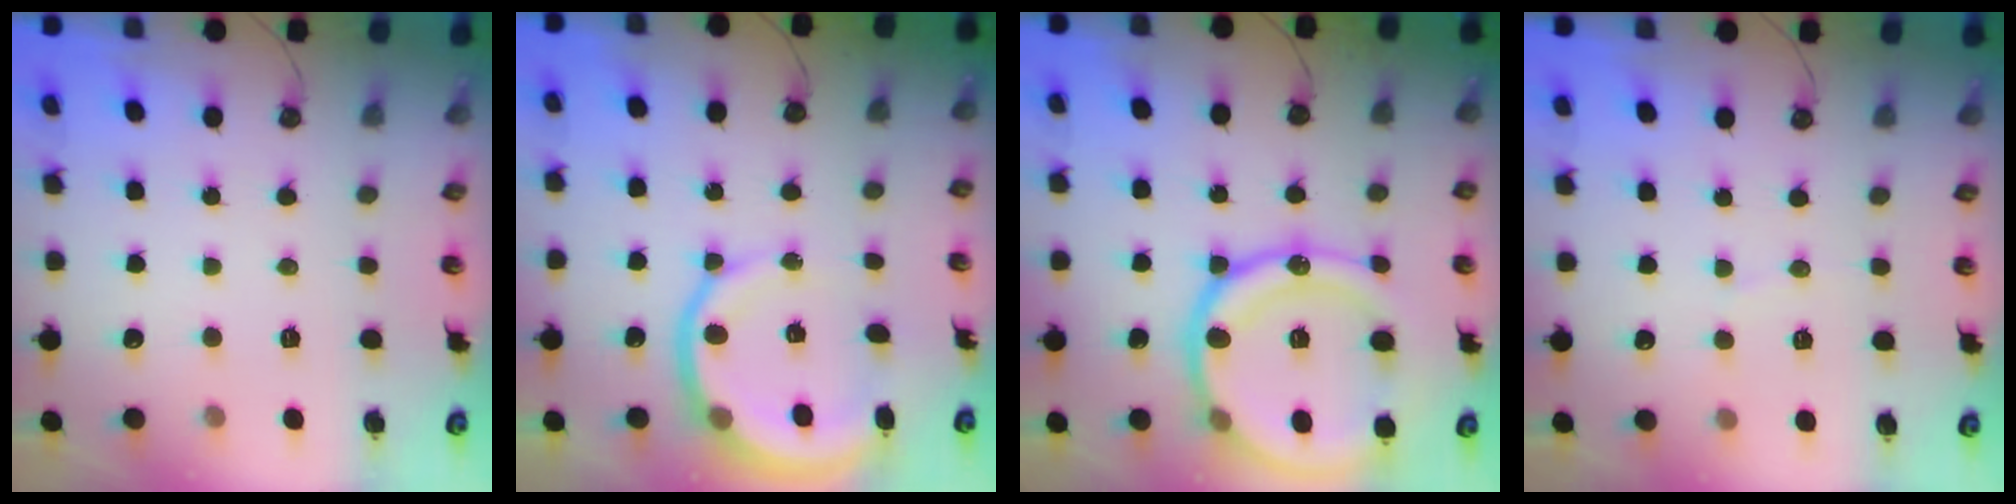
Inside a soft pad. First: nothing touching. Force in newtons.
{"total": 11.8, "press": 11.6, "slide": 2.0}
{"total": 25.1, "press": 24.8, "slide": 3.2}
{"total": 3.1, "press": 3.1, "slide": 0.3}